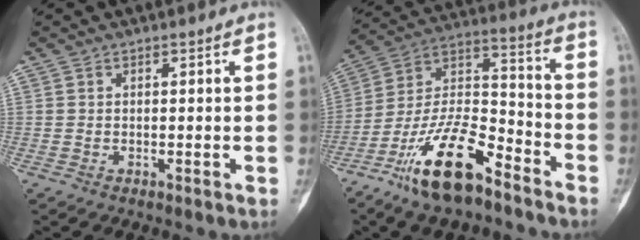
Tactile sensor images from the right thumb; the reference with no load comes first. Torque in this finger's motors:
{"motor_torque": [2.81, 1.21, 1.68, -1.09, 0.21]}